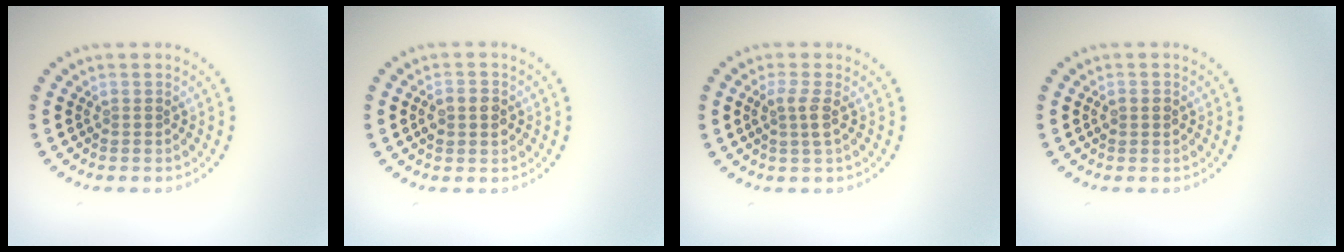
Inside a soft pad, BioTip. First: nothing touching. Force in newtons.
{"total": 2.7, "press": 2.7, "slide": 0.2}
{"total": 1.8, "press": 1.5, "slide": 1.0}
{"total": 1.3, "press": 1.3, "slide": 0.1}